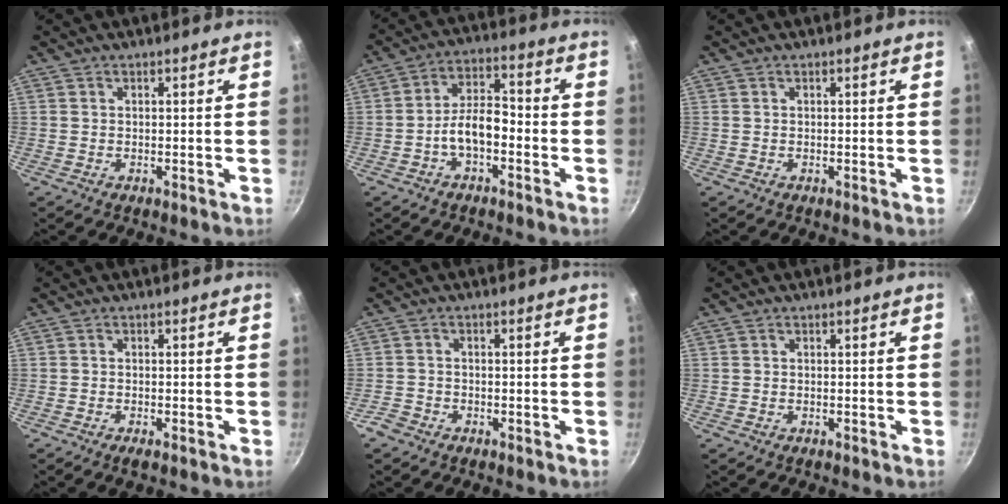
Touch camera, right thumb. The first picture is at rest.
{"total": 7.6, "force": [-2.9, 3.9, 5.8], "torque": [-0.087, 0.044, -0.056]}
{"total": 0.0}
{"total": 1.3, "force": [-0.8, 0.4, 0.9], "torque": [-0.025, 0.000, -0.017]}
{"total": 2.5, "force": [-1.8, 1.7, 0.6], "torque": [-0.014, 0.017, -0.034]}
{"total": 0.0}